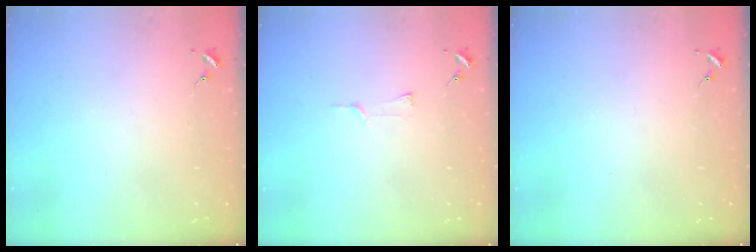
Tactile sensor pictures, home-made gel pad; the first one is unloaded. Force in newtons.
{"total": 4.1, "press": 4.1, "slide": 0.4}
{"total": 0.0}